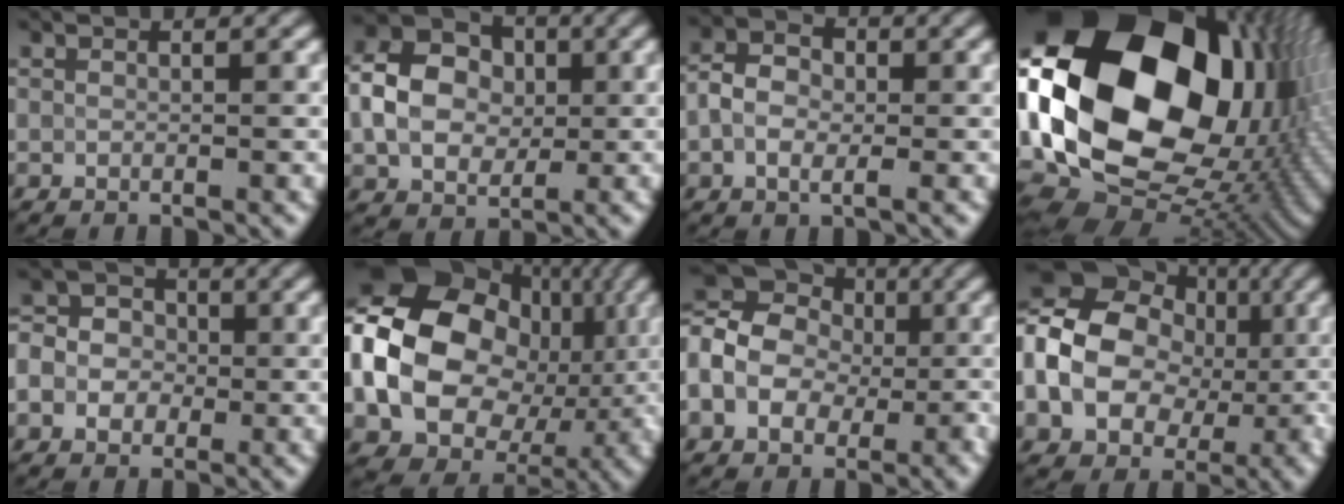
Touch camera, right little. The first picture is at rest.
{"total": 5.8, "force": [0.2, 4.7, 3.5], "torque": [-0.067, 0.012, -0.007]}
{"total": 3.5, "force": [-0.6, 2.3, 2.6], "torque": [-0.046, 0.004, -0.018]}
{"total": 22.6, "force": [3.6, 16.4, 15.2], "torque": [-0.310, -0.006, 0.070]}
{"total": 4.5, "force": [-0.8, 4.0, 1.9], "torque": [-0.009, 0.006, -0.028]}
{"total": 21.0, "force": [0.3, 17.1, 12.2], "torque": [-0.249, -0.005, -0.013]}
{"total": 12.2, "force": [0.2, 10.2, 6.8], "torque": [-0.130, 0.020, -0.027]}
{"total": 14.5, "force": [-0.4, 11.7, 8.6], "torque": [-0.165, -0.011, -0.019]}